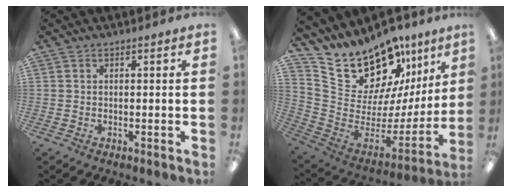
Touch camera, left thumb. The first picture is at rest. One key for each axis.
{"total": 20.9, "fx": 16.8, "fy": 10.0, "fz": 7.3, "tx": -0.112, "ty": -0.143, "tz": 0.317}